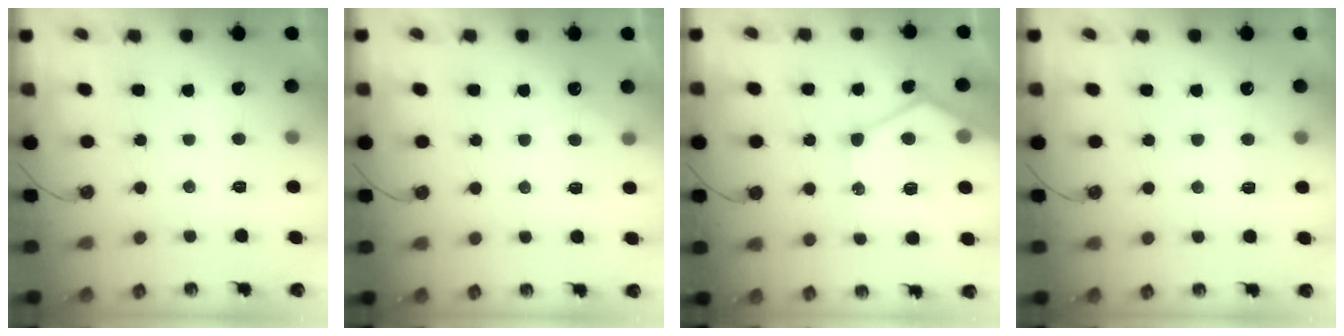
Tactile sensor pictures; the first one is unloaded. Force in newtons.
{"total": 4.7, "press": 4.7, "slide": 0.5}
{"total": 16.5, "press": 16.4, "slide": 1.8}
{"total": 4.7, "press": 4.6, "slide": 0.5}